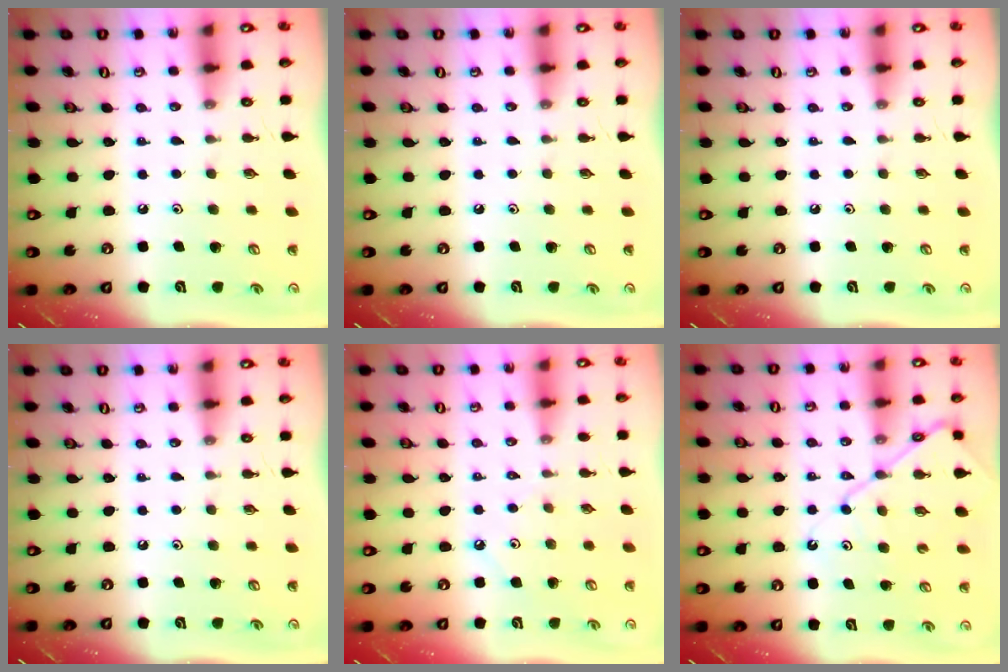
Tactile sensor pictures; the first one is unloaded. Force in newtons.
{"total": 0.0}
{"total": 0.0}
{"total": 0.0}
{"total": 2.2, "press": 2.2, "slide": 0.3}
{"total": 10.8, "press": 10.7, "slide": 1.1}